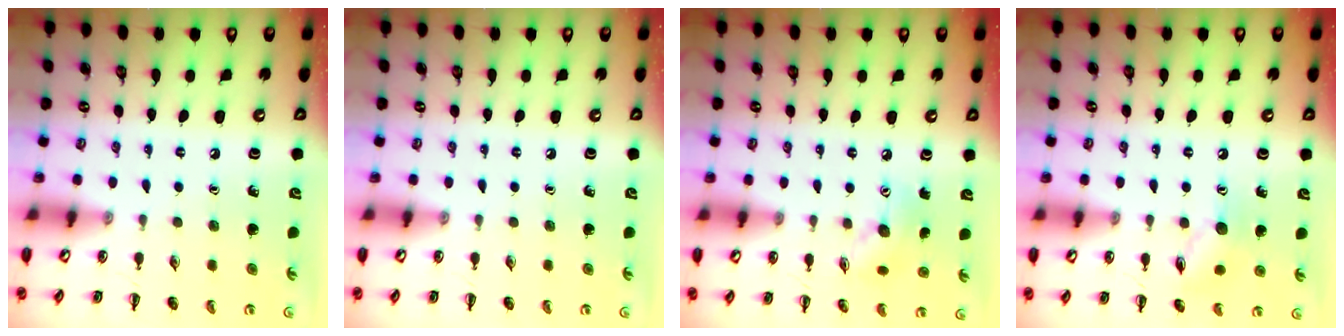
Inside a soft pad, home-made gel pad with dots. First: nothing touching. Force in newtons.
{"total": 0.0}
{"total": 7.4, "press": 7.4, "slide": 0.4}
{"total": 8.6, "press": 8.6, "slide": 0.7}